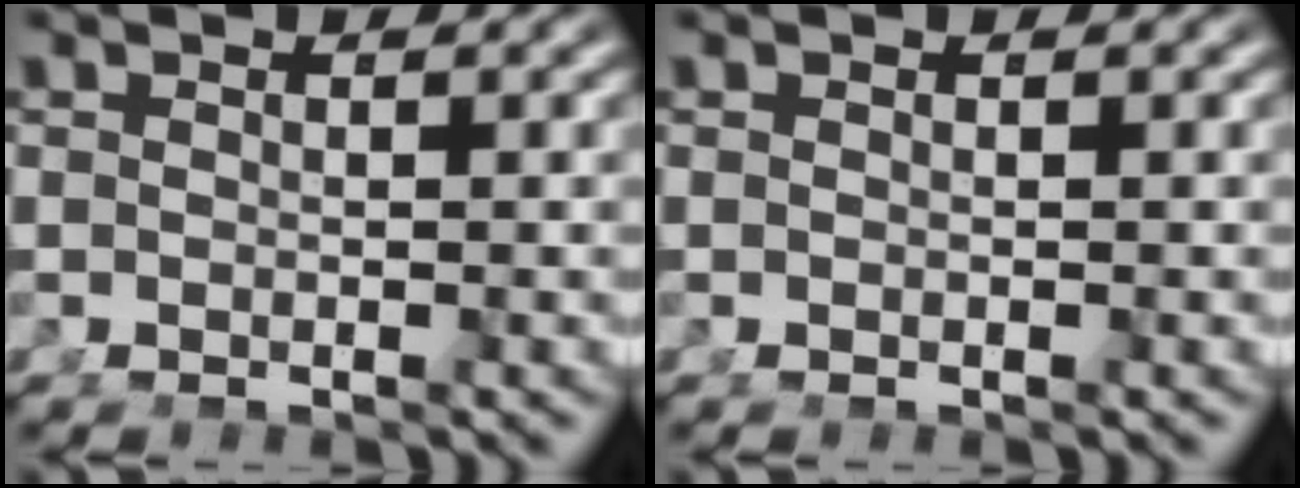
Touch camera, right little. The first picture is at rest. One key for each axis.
{"total": 0.0}